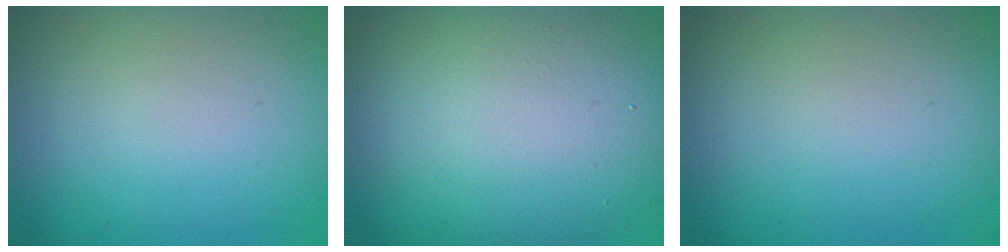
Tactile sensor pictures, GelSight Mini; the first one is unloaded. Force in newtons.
{"total": 15.7, "press": 15.7, "slide": 1.0}
{"total": 0.0}